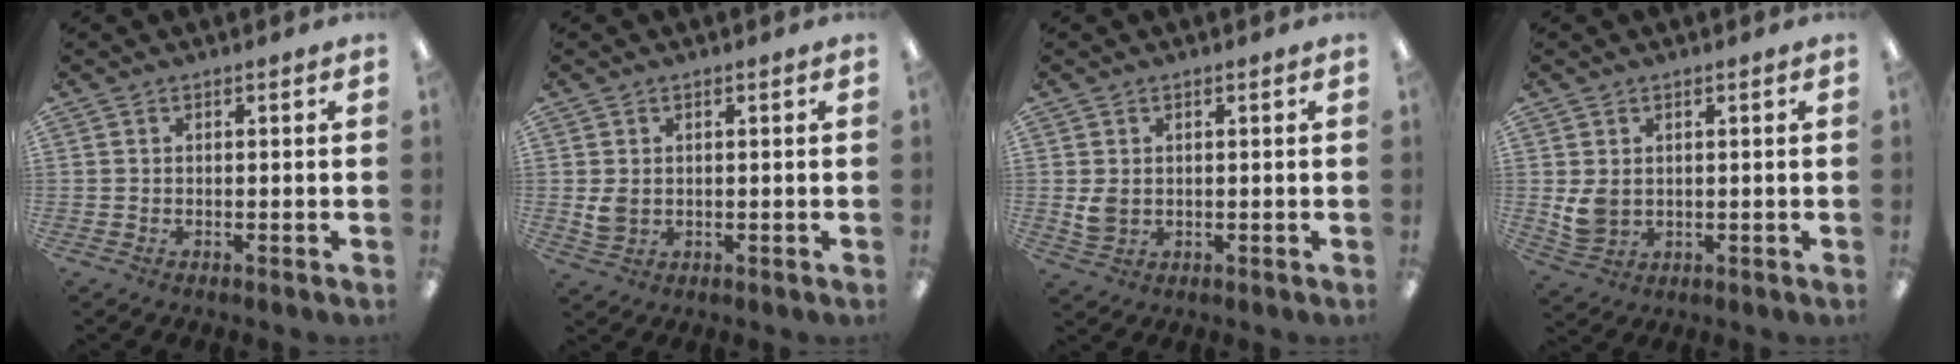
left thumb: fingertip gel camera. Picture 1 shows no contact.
{"total": 3.2, "force": [0.6, 2.4, 2.0], "torque": [-0.023, -0.002, 0.008]}
{"total": 3.3, "force": [0.6, 2.5, 2.1], "torque": [-0.040, -0.002, 0.009]}
{"total": 4.8, "force": [1.1, 3.6, 3.0], "torque": [-0.062, -0.002, 0.022]}